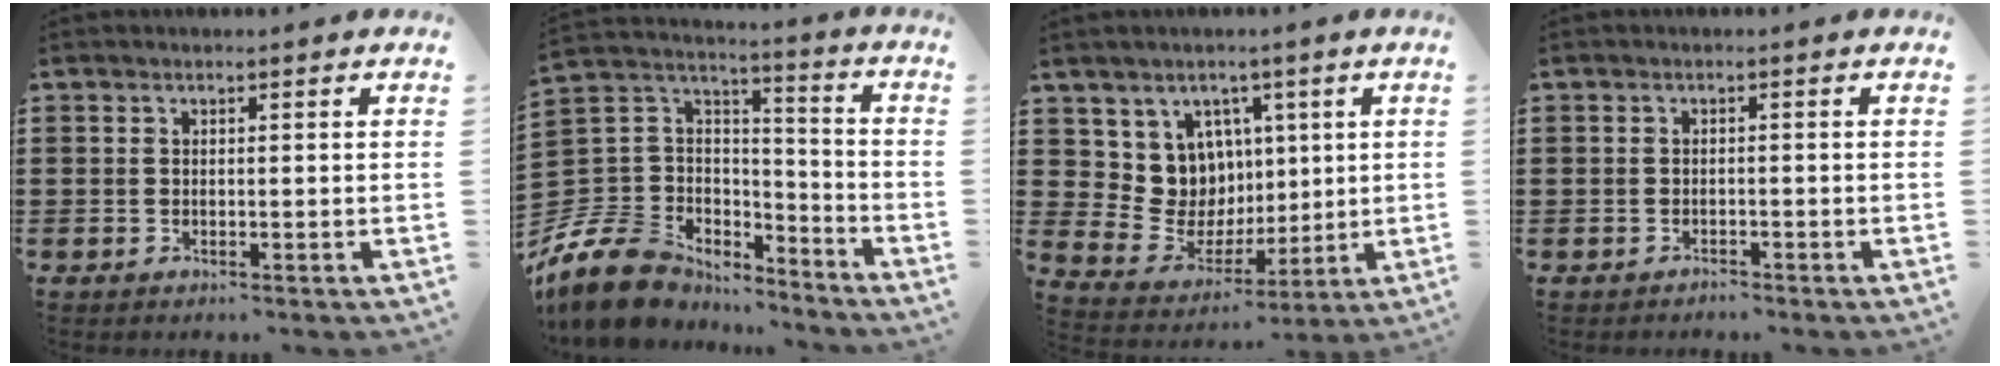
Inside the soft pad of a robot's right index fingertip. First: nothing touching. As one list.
[{"total": 11.7, "force": [-8.3, 7.7, 3.0], "torque": [-0.110, 0.017, -0.161]}, {"total": 8.5, "force": [2.7, 7.9, 1.6], "torque": [-0.070, -0.031, 0.057]}, {"total": 0.9, "force": [-0.9, 0.1, -0.2], "torque": [0.000, 0.004, -0.022]}]